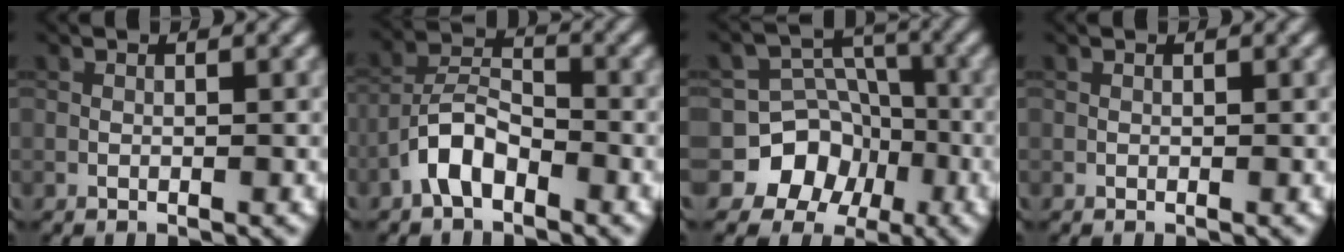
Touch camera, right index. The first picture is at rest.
{"total": 4.2, "force": [-2.7, 1.9, 2.6], "torque": [-0.046, 0.014, -0.059]}
{"total": 7.2, "force": [-3.5, 6.2, 1.1], "torque": [0.012, 0.005, -0.088]}
{"total": 0.0}